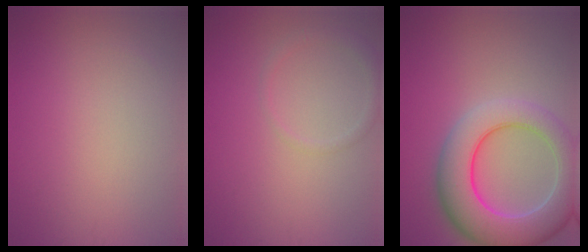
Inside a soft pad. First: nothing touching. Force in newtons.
{"total": 1.4, "press": 1.4, "slide": 0.1}
{"total": 8.9, "press": 8.8, "slide": 0.7}